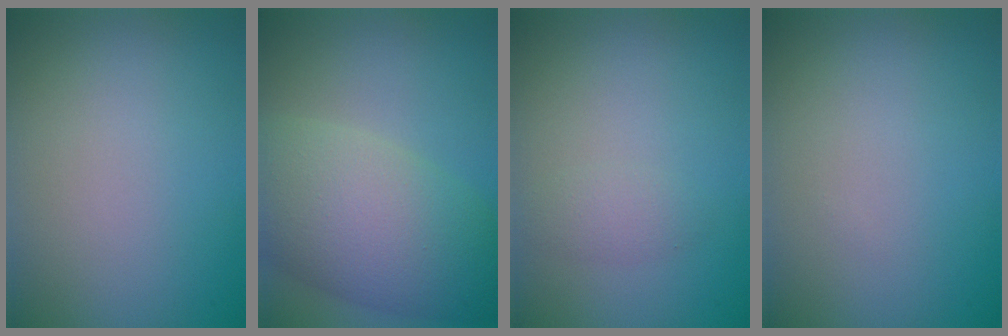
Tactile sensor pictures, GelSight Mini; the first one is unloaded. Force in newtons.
{"total": 9.3, "press": 9.3, "slide": 0.1}
{"total": 1.3, "press": 1.3, "slide": 0.1}
{"total": 0.0}